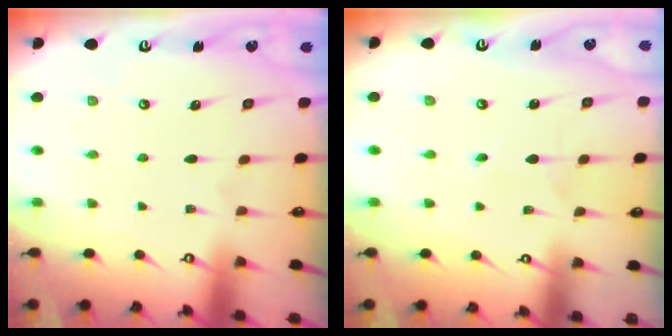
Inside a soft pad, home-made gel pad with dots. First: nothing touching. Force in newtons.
{"total": 2.3, "press": 2.3, "slide": 0.2}